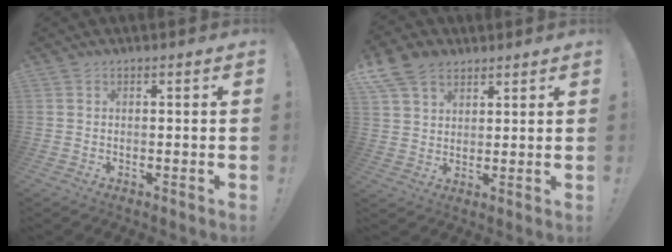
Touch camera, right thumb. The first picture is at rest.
{"total": 10.0, "force": [6.1, 6.7, 4.2], "torque": [-0.075, -0.024, 0.121]}